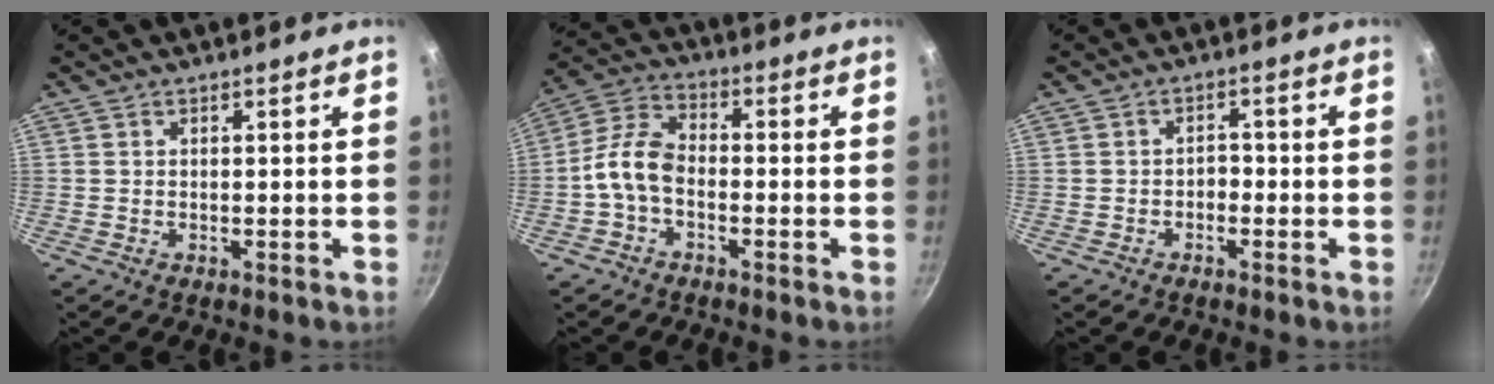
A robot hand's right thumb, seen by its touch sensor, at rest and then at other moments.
{"total": 7.8, "force": [-2.2, 4.5, 6.0], "torque": [-0.122, 0.036, -0.058]}
{"total": 2.0, "force": [-0.9, 1.4, 1.1], "torque": [-0.004, 0.016, -0.017]}